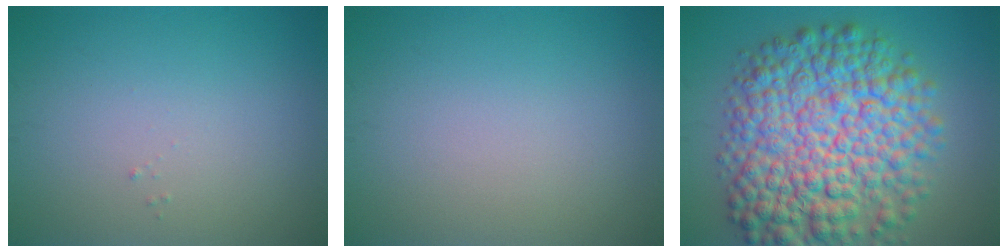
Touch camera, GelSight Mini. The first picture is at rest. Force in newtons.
{"total": 0.0}
{"total": 12.8, "press": 12.8, "slide": 0.3}